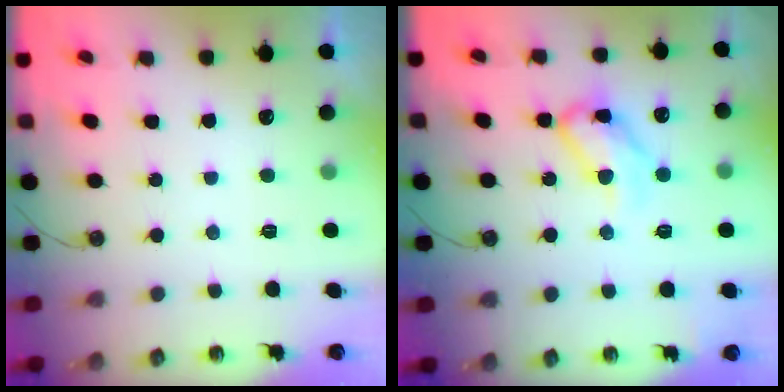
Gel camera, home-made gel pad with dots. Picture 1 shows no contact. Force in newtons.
{"total": 12.1, "press": 12.0, "slide": 1.6}